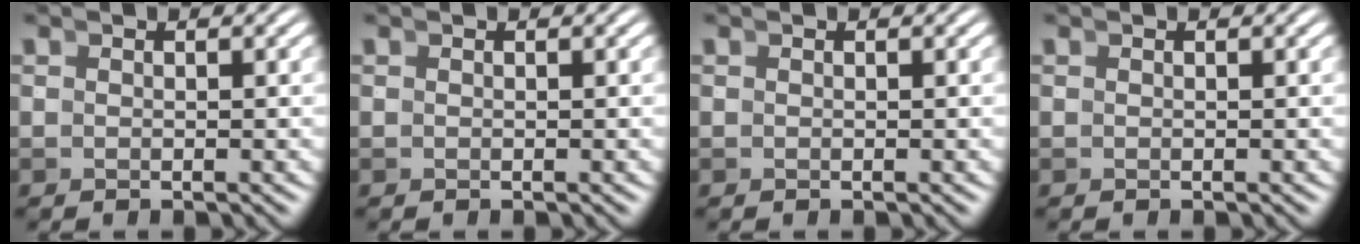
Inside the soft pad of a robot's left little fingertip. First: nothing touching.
{"total": 0.0}
{"total": 0.0}
{"total": 0.0}